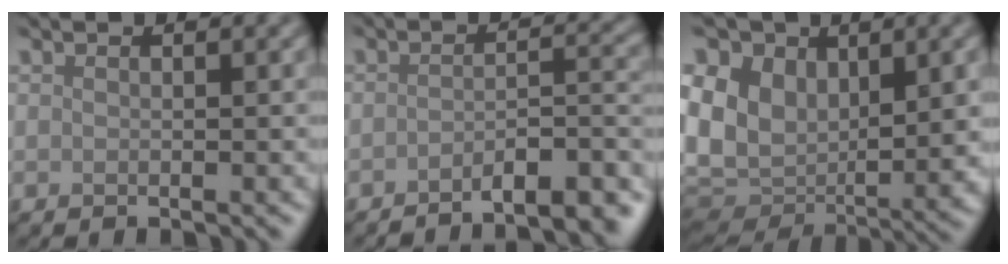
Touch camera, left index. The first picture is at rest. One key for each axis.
{"total": 6.5, "fx": -5.0, "fy": 1.4, "fz": 3.8, "tx": -0.038, "ty": 0.013, "tz": -0.072}
{"total": 12.5, "fx": 3.1, "fy": 8.7, "fz": 8.4, "tx": -0.206, "ty": -0.008, "tz": 0.060}